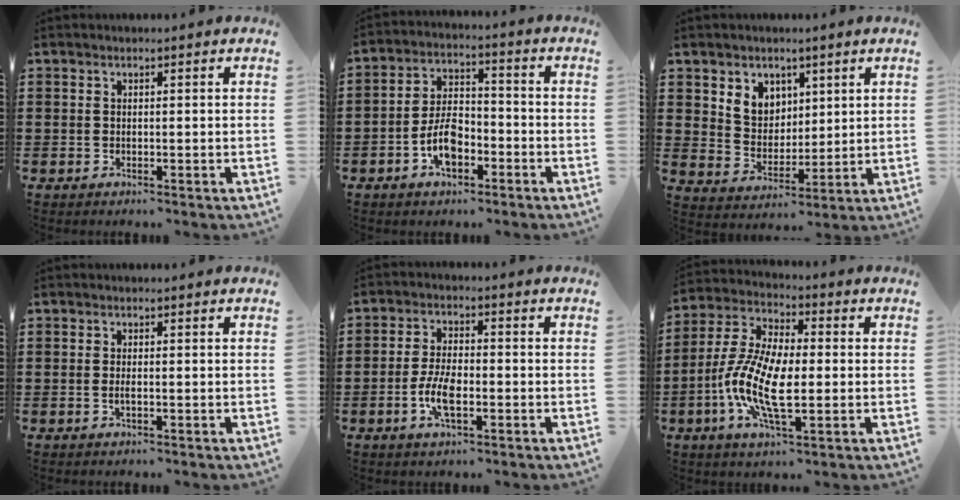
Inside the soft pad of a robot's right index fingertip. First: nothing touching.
{"total": 6.8, "force": [-2.9, 3.6, 5.0], "torque": [-0.108, 0.006, -0.057]}
{"total": 5.5, "force": [3.1, 4.5, 0.6], "torque": [-0.030, 0.004, 0.056]}
{"total": 1.0, "force": [-0.2, 0.0, 0.9], "torque": [-0.017, -0.004, -0.002]}
{"total": 5.8, "force": [-1.8, 2.3, 5.0], "torque": [-0.110, -0.001, -0.038]}
{"total": 10.9, "force": [-2.4, 4.3, 9.8], "torque": [-0.231, -0.015, -0.052]}